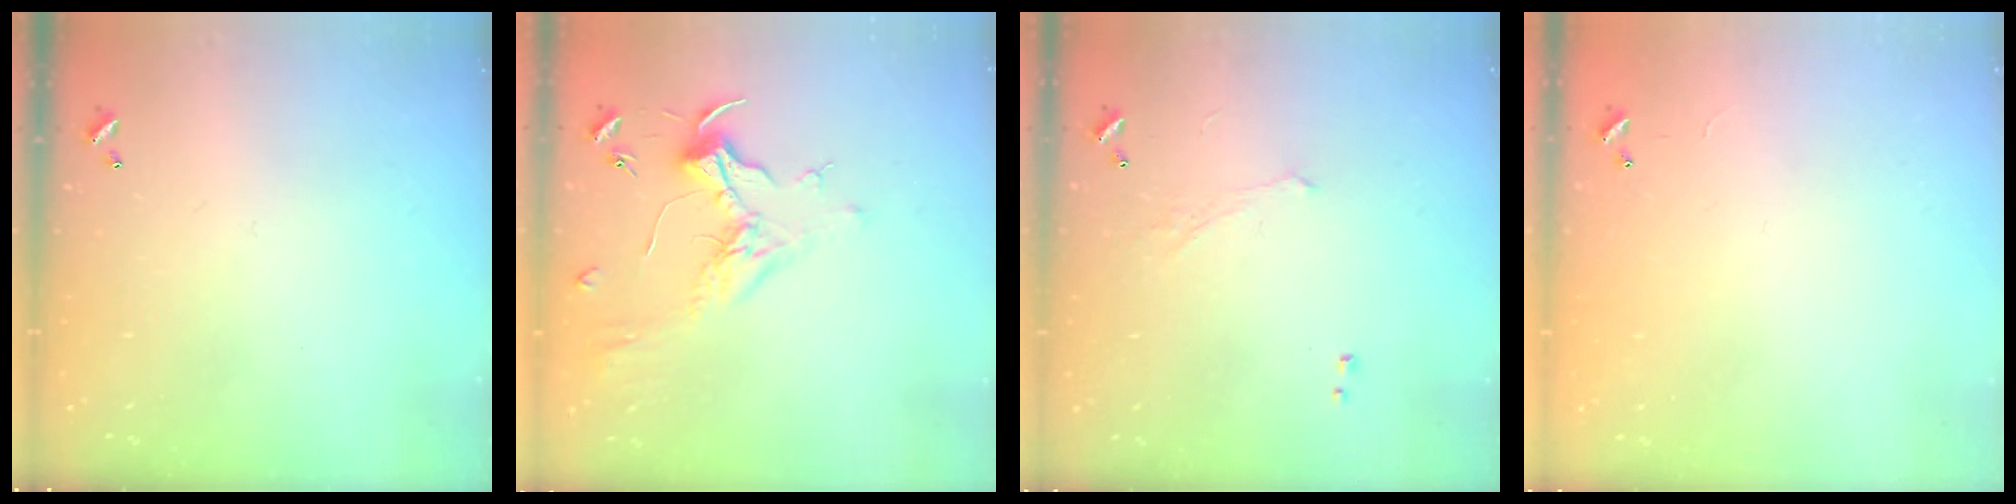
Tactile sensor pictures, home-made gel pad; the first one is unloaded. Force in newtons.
{"total": 2.0, "press": 1.9, "slide": 0.7}
{"total": 0.9, "press": 0.7, "slide": 0.5}
{"total": 9.3, "press": 9.3, "slide": 0.3}